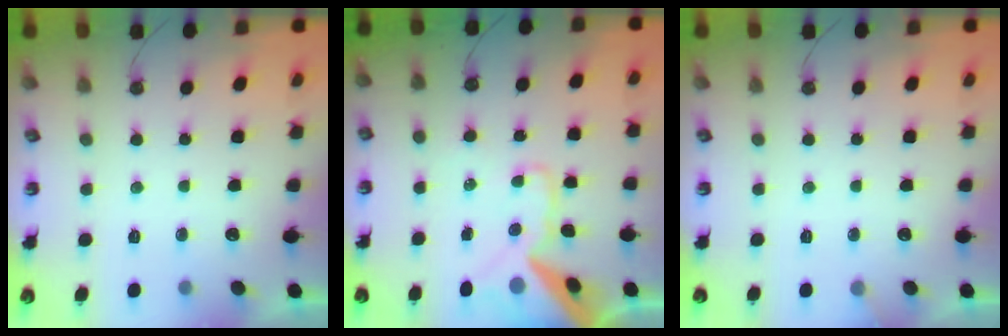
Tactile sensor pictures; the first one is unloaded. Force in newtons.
{"total": 18.0, "press": 17.8, "slide": 2.4}
{"total": 3.4, "press": 3.4, "slide": 0.2}